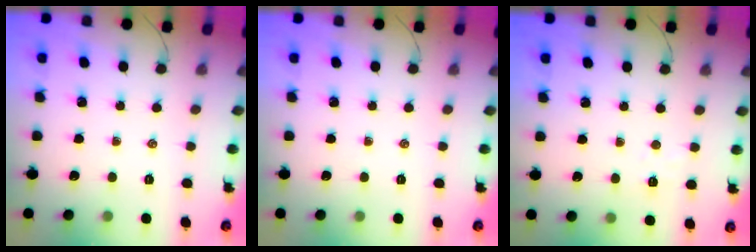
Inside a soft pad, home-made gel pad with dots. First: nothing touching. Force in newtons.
{"total": 0.0}
{"total": 3.6, "press": 3.5, "slide": 0.9}